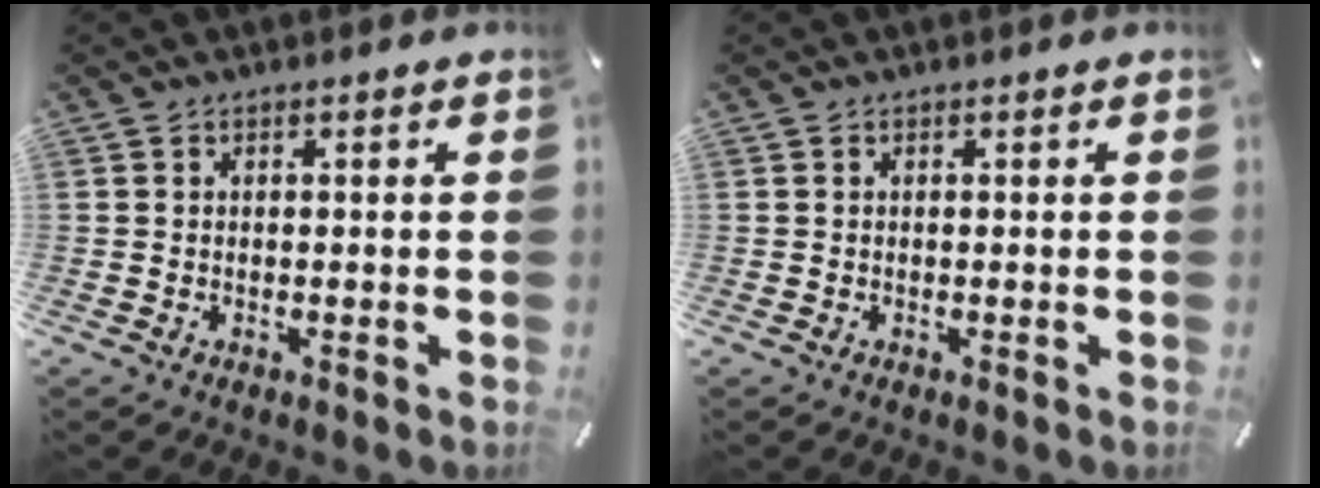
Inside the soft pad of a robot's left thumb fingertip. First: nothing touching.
{"total": 0.0}